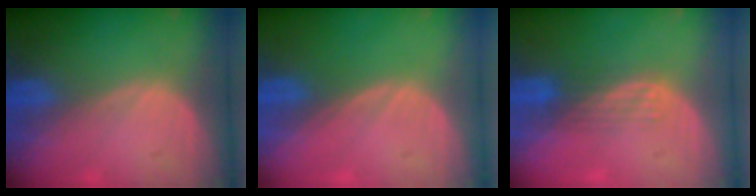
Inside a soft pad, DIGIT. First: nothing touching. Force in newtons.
{"total": 0.0}
{"total": 2.9, "press": 2.7, "slide": 1.1}